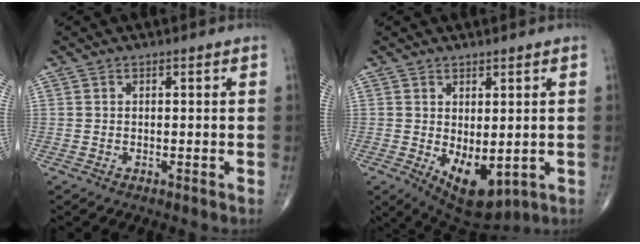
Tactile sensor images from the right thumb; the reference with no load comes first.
{"total": 9.2, "force": [-1.5, 4.6, 7.8], "torque": [-0.101, -0.010, -0.001]}